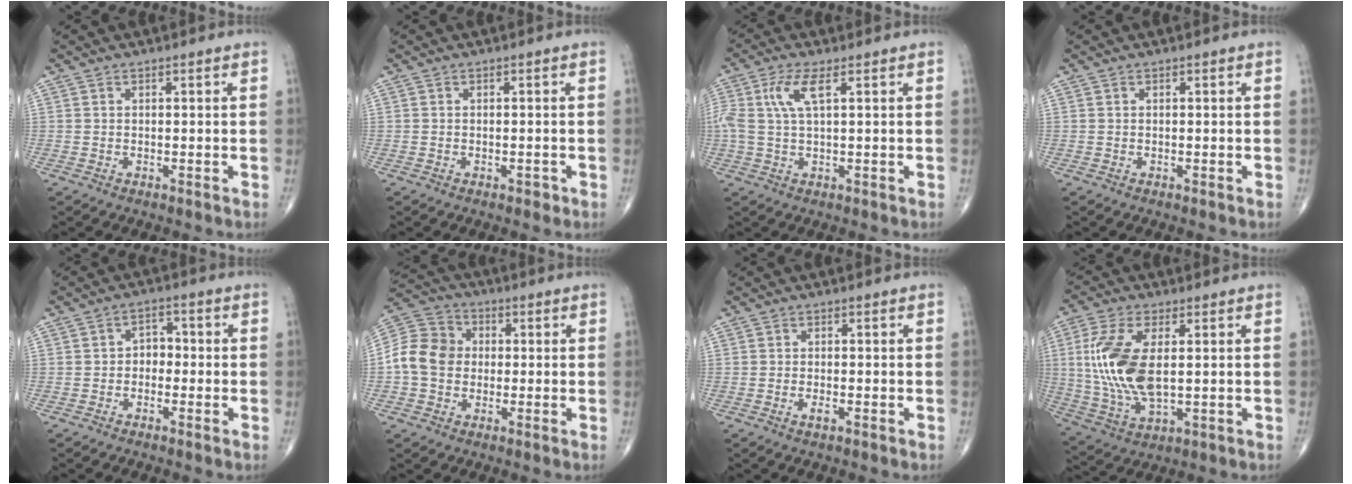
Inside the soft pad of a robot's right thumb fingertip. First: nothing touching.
{"total": 1.0, "force": [-0.5, 0.6, 0.6], "torque": [-0.007, 0.001, -0.007]}
{"total": 5.9, "force": [1.8, 1.7, 5.4], "torque": [-0.143, 0.009, 0.037]}
{"total": 0.0}
{"total": 3.5, "force": [-0.7, 2.7, 2.1], "torque": [-0.010, 0.019, -0.025]}
{"total": 10.4, "force": [-0.4, 8.7, 5.8], "torque": [-0.096, 0.032, -0.018]}
{"total": 1.4, "force": [-0.6, 0.6, 1.2], "torque": [-0.021, 0.000, -0.012]}
{"total": 14.3, "force": [1.5, 6.7, 12.5], "torque": [-0.273, -0.009, 0.037]}